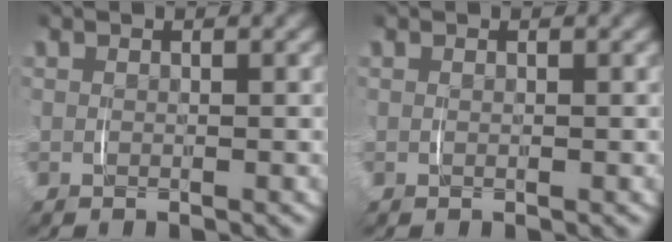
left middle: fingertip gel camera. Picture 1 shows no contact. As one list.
[{"total": 0.0}]